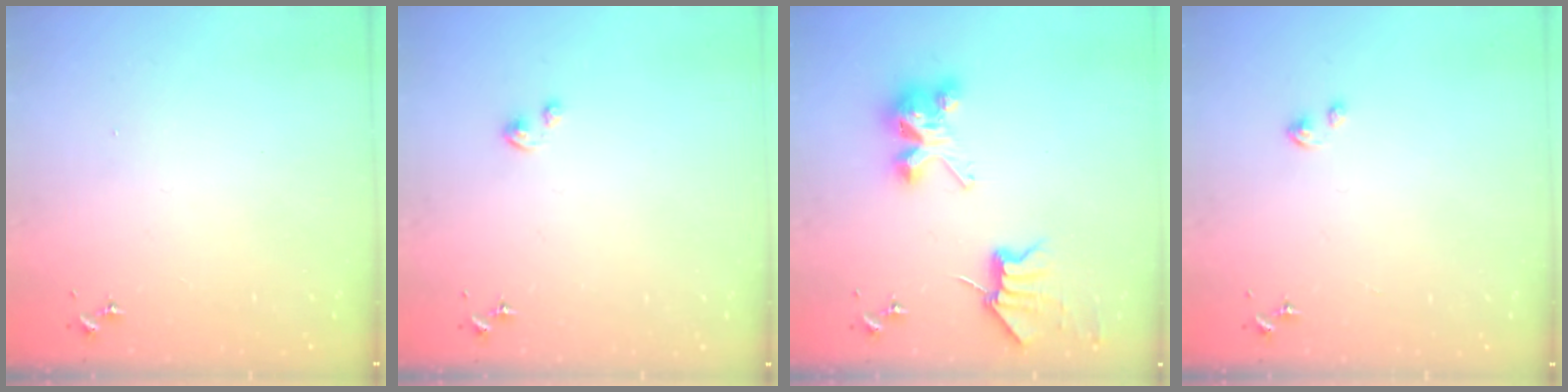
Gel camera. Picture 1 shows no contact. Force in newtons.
{"total": 0.9, "press": 0.9, "slide": 0.1}
{"total": 7.2, "press": 7.2, "slide": 0.2}
{"total": 2.0, "press": 2.0, "slide": 0.4}